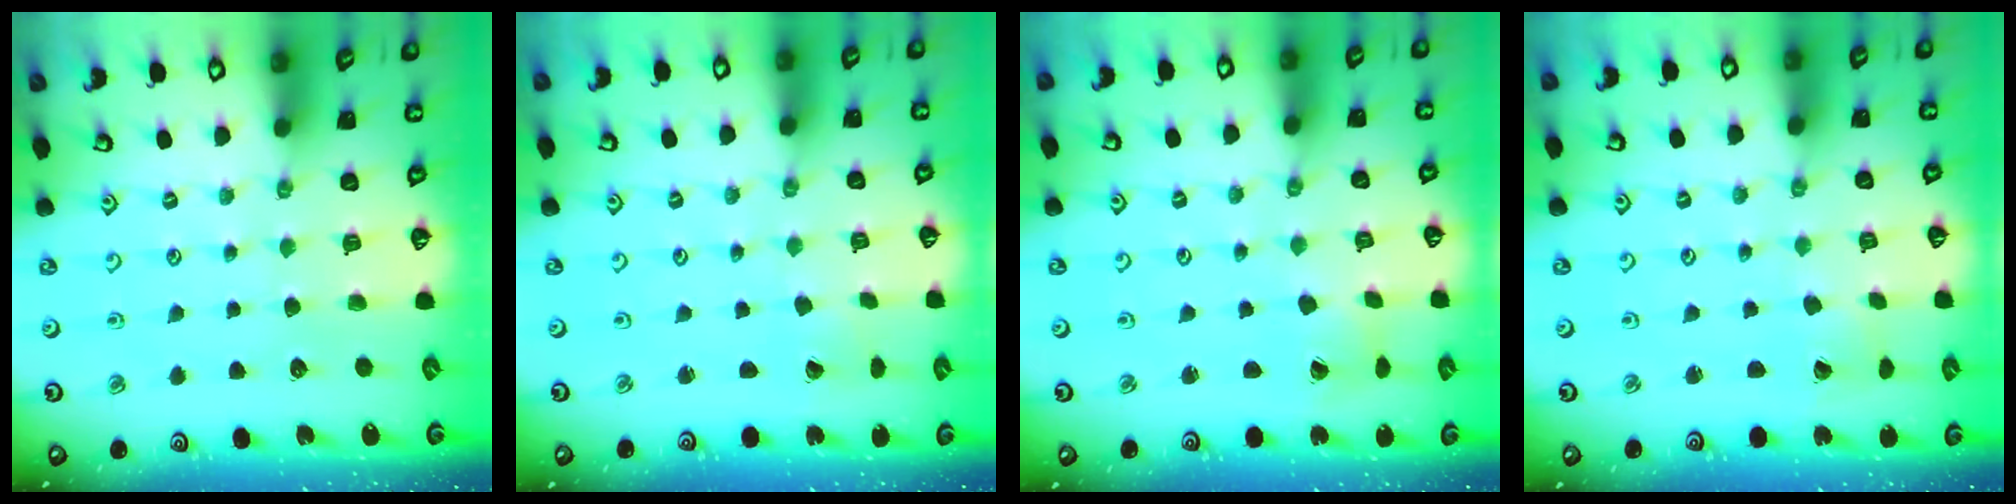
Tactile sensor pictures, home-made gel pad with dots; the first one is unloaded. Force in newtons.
{"total": 0.6, "press": 0.6, "slide": 0.1}
{"total": 1.8, "press": 1.8, "slide": 0.2}
{"total": 1.7, "press": 1.7, "slide": 0.1}